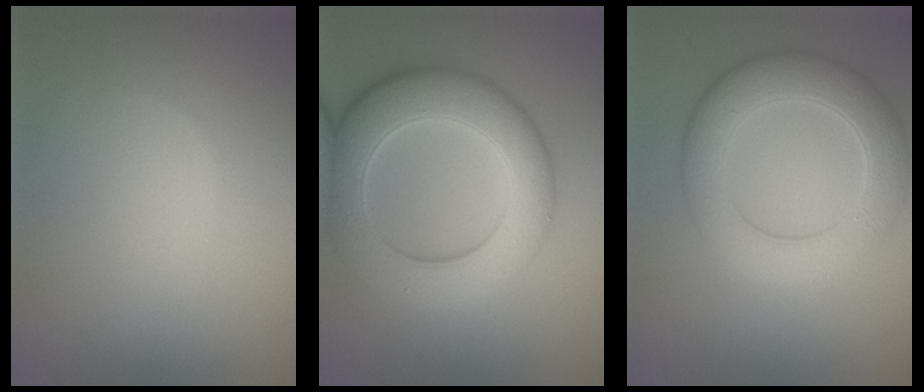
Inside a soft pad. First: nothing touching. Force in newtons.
{"total": 8.9, "press": 8.9, "slide": 0.3}
{"total": 5.9, "press": 5.9, "slide": 0.3}